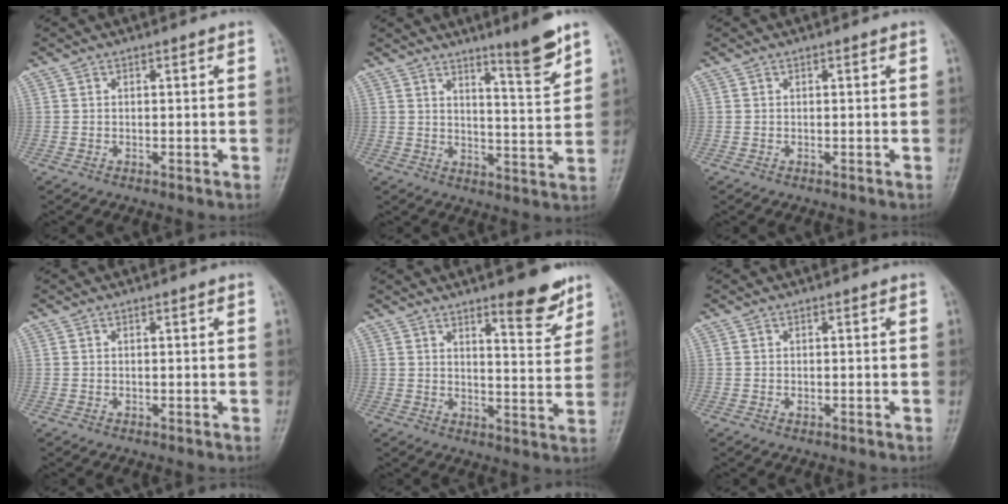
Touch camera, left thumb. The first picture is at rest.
{"total": 8.3, "force": [5.9, 0.5, 5.7], "torque": [-0.078, -0.056, 0.094]}
{"total": 0.0}
{"total": 0.7, "force": [0.3, 0.4, 0.4], "torque": [0.000, 0.000, 0.003]}
{"total": 8.9, "force": [6.3, 2.1, 6.0], "torque": [-0.060, -0.047, 0.090]}
{"total": 0.7, "force": [0.0, 0.5, 0.5], "torque": [-0.003, 0.000, 0.000]}